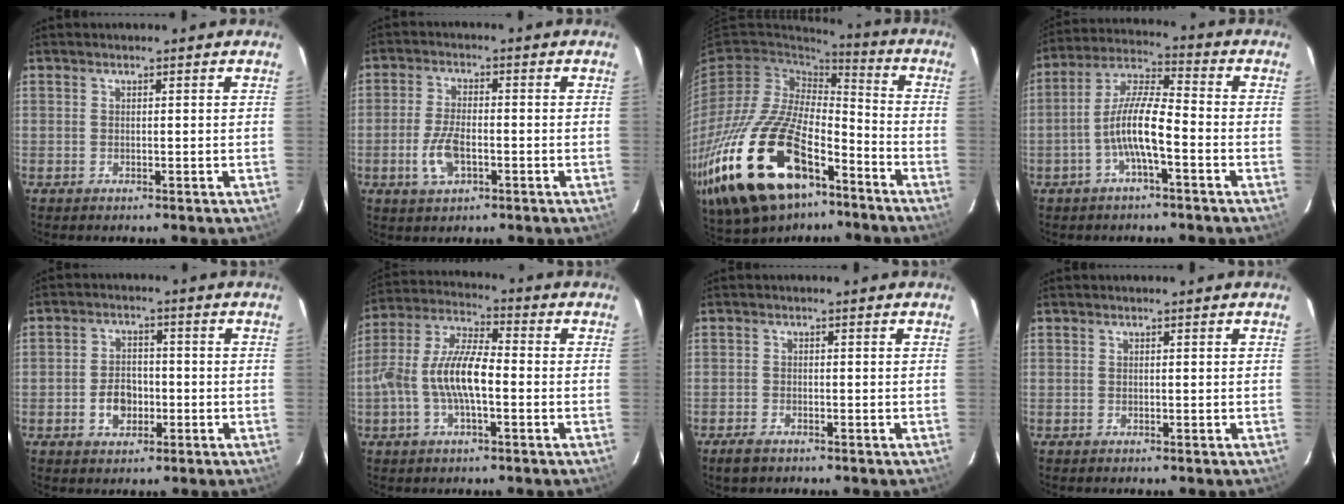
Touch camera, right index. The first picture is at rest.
{"total": 6.7, "force": [-2.3, 3.3, 5.4], "torque": [-0.118, -0.002, -0.041]}
{"total": 29.7, "force": [-15.8, 14.8, 20.3], "torque": [-0.427, -0.024, -0.264]}
{"total": 9.3, "force": [-3.5, 1.8, 8.5], "torque": [-0.181, 0.011, -0.067]}
{"total": 5.7, "force": [-1.9, 4.2, 3.4], "torque": [-0.067, 0.013, -0.026]}
{"total": 11.3, "force": [-2.5, 4.0, 10.3], "torque": [-0.219, 0.009, -0.049]}
{"total": 2.9, "force": [-2.2, 1.3, 1.4], "torque": [-0.038, -0.003, -0.041]}
{"total": 0.0}